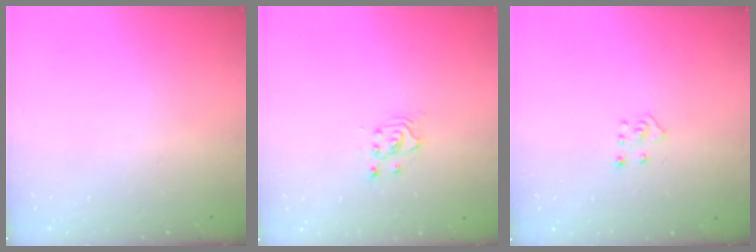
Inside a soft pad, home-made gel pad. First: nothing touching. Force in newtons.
{"total": 2.4, "press": 2.3, "slide": 0.2}
{"total": 4.5, "press": 4.5, "slide": 0.4}